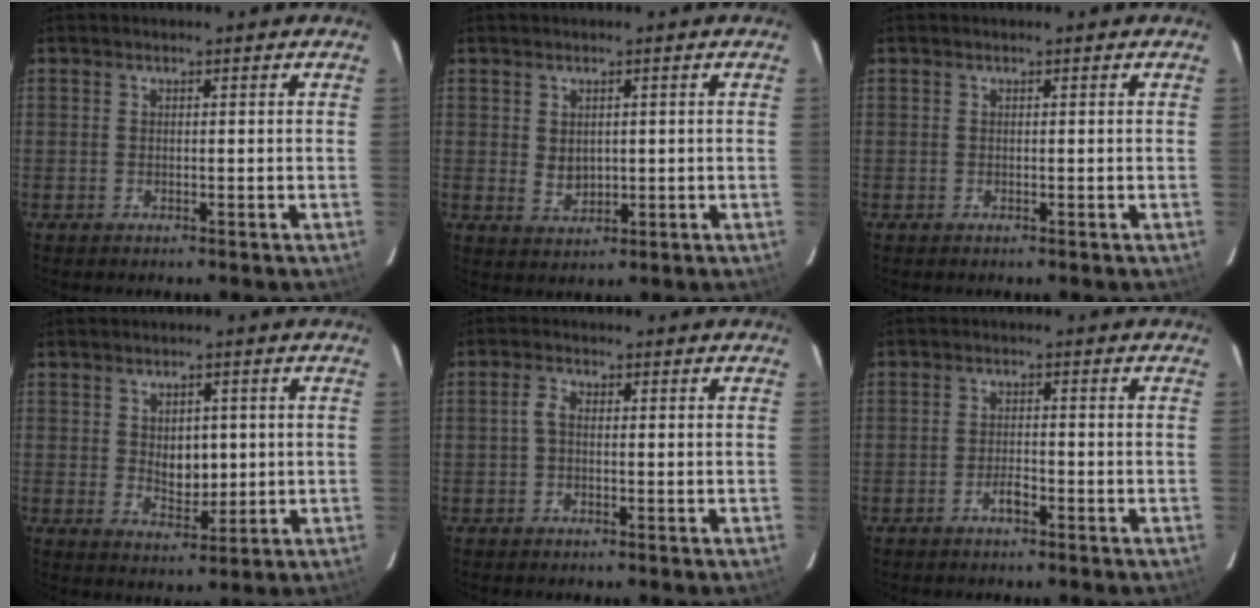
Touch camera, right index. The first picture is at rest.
{"total": 3.1, "force": [0.5, 2.5, 1.9], "torque": [-0.030, -0.002, 0.015]}
{"total": 0.0}
{"total": 5.5, "force": [0.6, 3.7, 4.0], "torque": [-0.061, -0.003, 0.017]}
{"total": 1.8, "force": [-0.1, 1.1, 1.5], "torque": [-0.033, 0.008, -0.005]}
{"total": 2.2, "force": [-1.5, 0.7, 1.4], "torque": [-0.030, 0.001, -0.029]}